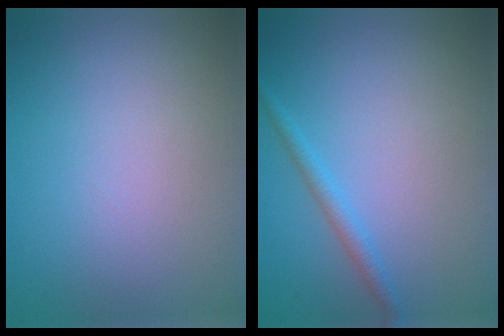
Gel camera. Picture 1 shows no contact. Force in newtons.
{"total": 1.4, "press": 1.4, "slide": 0.1}